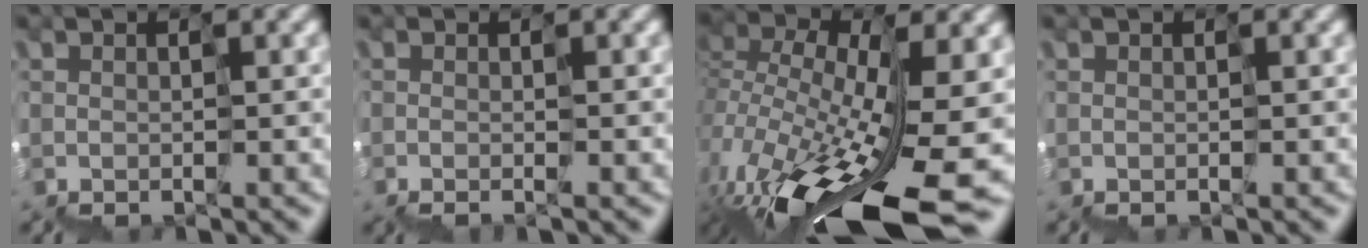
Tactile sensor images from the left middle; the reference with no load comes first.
{"total": 1.5, "force": [0.2, -0.9, -1.2], "torque": [0.026, 0.000, -0.001]}
{"total": 11.5, "force": [-6.1, 4.2, 8.9], "torque": [-0.204, -0.003, -0.114]}
{"total": 0.0}